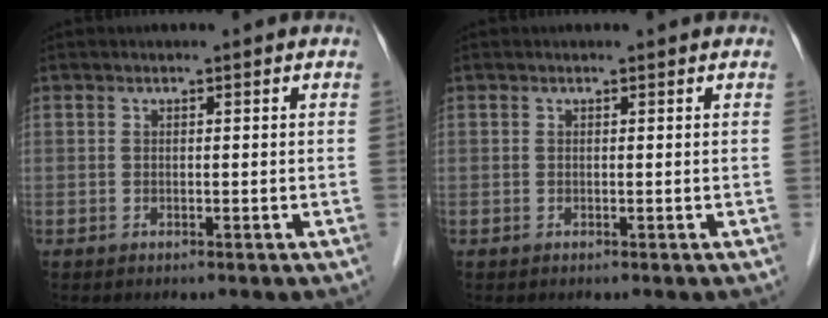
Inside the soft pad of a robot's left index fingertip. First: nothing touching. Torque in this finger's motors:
{"motor_torque": [-0.07, 0.08, -0.01, -0.01]}